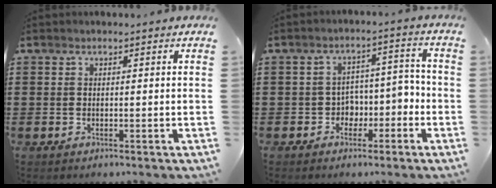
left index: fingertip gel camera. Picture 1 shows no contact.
{"total": 3.8, "force": [-2.3, 2.8, 1.2], "torque": [-0.033, 0.008, -0.049]}